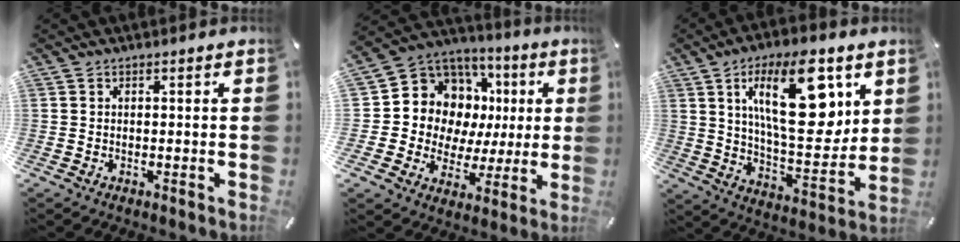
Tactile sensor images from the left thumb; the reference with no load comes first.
{"total": 11.2, "force": [2.8, 10.3, 3.3], "torque": [-0.062, -0.046, 0.067]}
{"total": 22.5, "force": [8.9, 9.8, 18.3], "torque": [-0.294, -0.033, 0.132]}